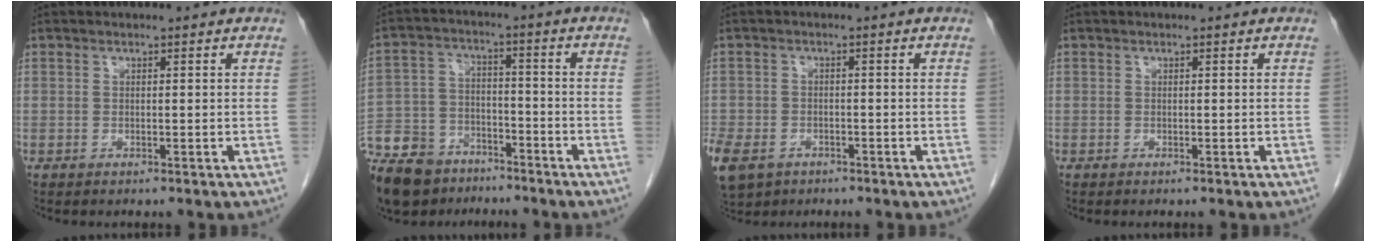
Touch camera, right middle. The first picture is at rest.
{"total": 15.9, "force": [-12.2, 8.1, 6.1], "torque": [-0.137, 0.005, -0.203]}
{"total": 19.0, "force": [-9.0, 14.5, 8.4], "torque": [-0.296, -0.029, -0.132]}
{"total": 0.0}